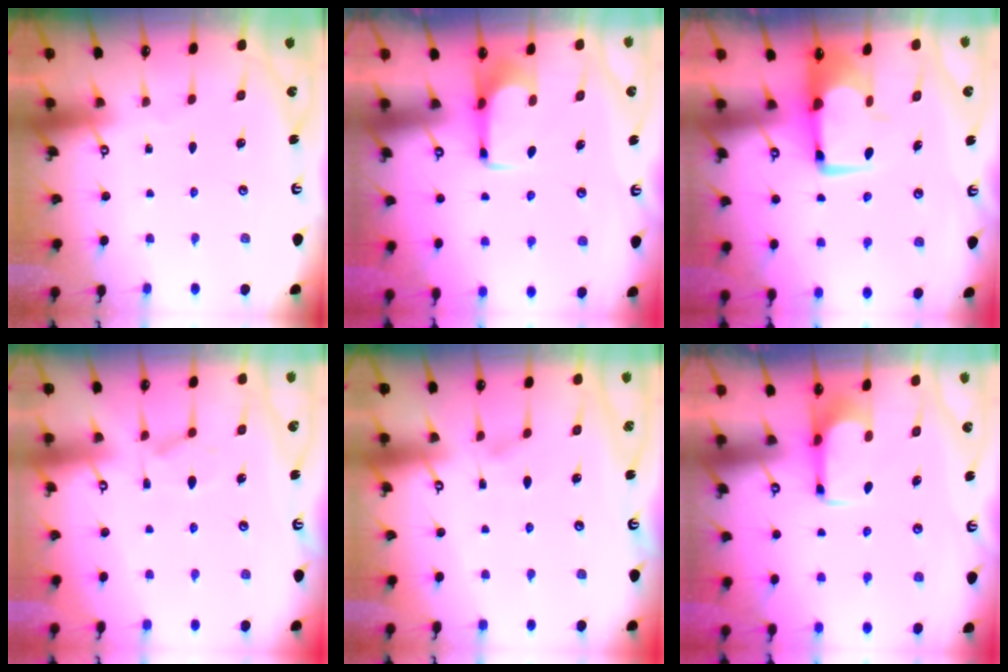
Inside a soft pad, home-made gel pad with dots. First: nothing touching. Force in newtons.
{"total": 1.7, "press": 1.6, "slide": 0.5}
{"total": 2.6, "press": 2.4, "slide": 1.0}
{"total": 1.4, "press": 0.3, "slide": 1.3}
{"total": 4.1, "press": 4.1, "slide": 0.3}
{"total": 2.0, "press": 2.0, "slide": 0.2}